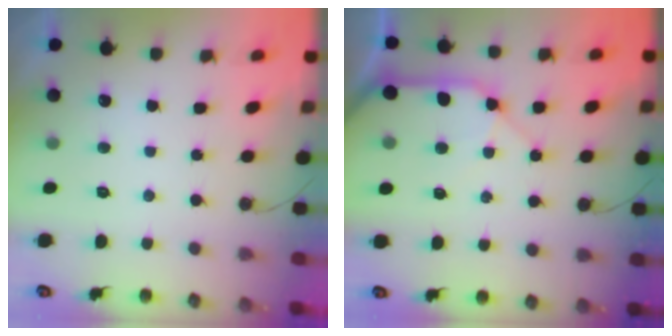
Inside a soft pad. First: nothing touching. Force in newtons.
{"total": 12.4, "press": 12.2, "slide": 1.9}